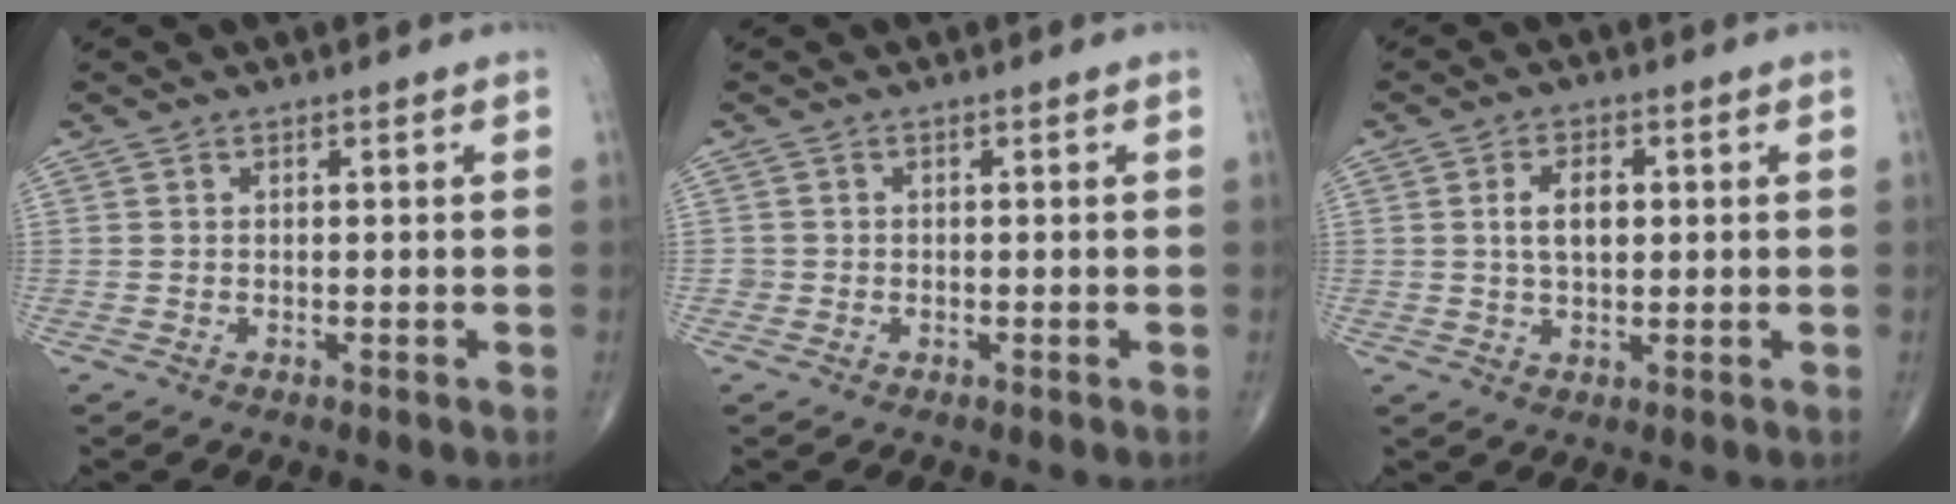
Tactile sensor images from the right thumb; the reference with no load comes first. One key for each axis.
{"total": 0.9, "fx": -0.2, "fy": 0.8, "fz": 0.0, "tx": 0.003, "ty": 0.005, "tz": -0.006}
{"total": 5.3, "fx": 0.9, "fy": 3.0, "fz": 4.3, "tx": -0.070, "ty": 0.002, "tz": 0.014}